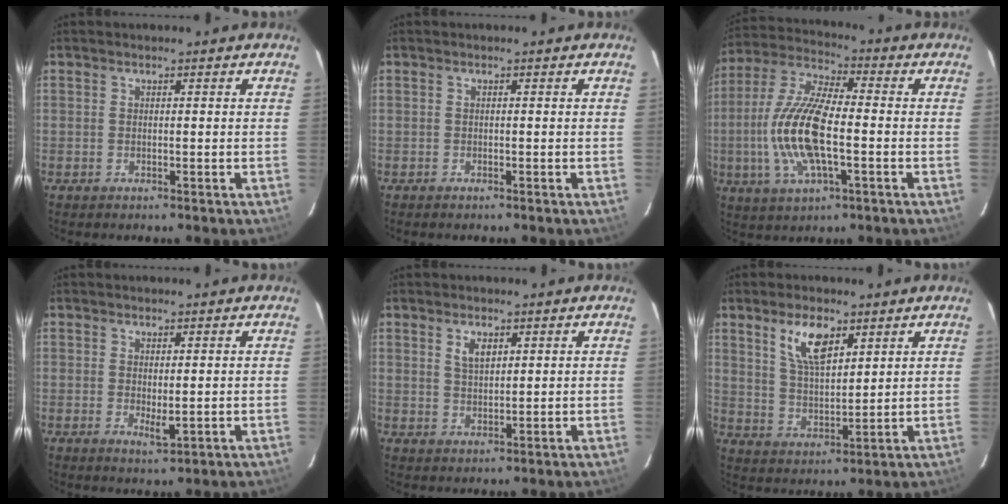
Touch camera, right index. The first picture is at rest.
{"total": 0.0}
{"total": 15.4, "force": [-2.7, 5.3, 14.2], "torque": [-0.298, 0.001, -0.058]}
{"total": 1.3, "force": [-0.1, 0.5, 1.1], "torque": [-0.021, -0.002, -0.001]}
{"total": 3.3, "force": [1.7, 1.7, 2.3], "torque": [-0.041, 0.002, 0.033]}
{"total": 8.4, "force": [4.8, 3.6, 5.9], "torque": [-0.110, 0.007, 0.098]}